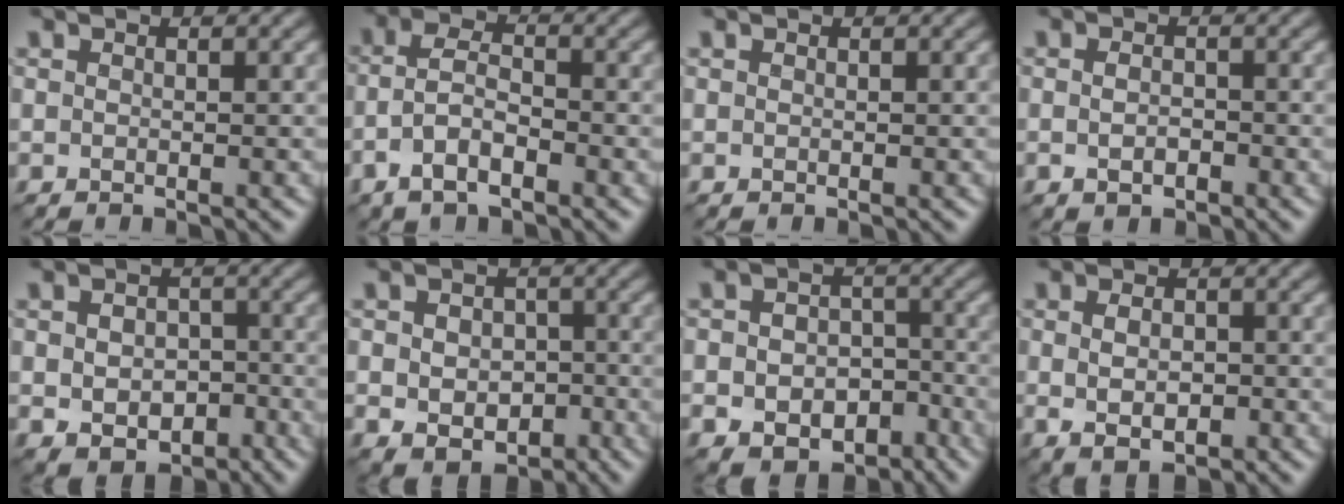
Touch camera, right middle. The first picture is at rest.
{"total": 3.8, "force": [-2.1, 1.5, 2.8], "torque": [-0.056, 0.009, -0.046]}
{"total": 0.0}
{"total": 1.4, "force": [-0.7, 0.8, 1.0], "torque": [-0.018, 0.002, -0.014]}
{"total": 5.2, "force": [-1.7, 3.9, 3.0], "torque": [-0.034, -0.012, -0.024]}
{"total": 5.8, "force": [-1.6, 4.5, 3.2], "torque": [-0.026, -0.016, -0.025]}
{"total": 7.9, "force": [-4.1, 5.7, 3.6], "torque": [-0.041, -0.029, -0.056]}
{"total": 2.7, "force": [-0.4, 1.6, 2.1], "torque": [-0.035, -0.003, -0.001]}